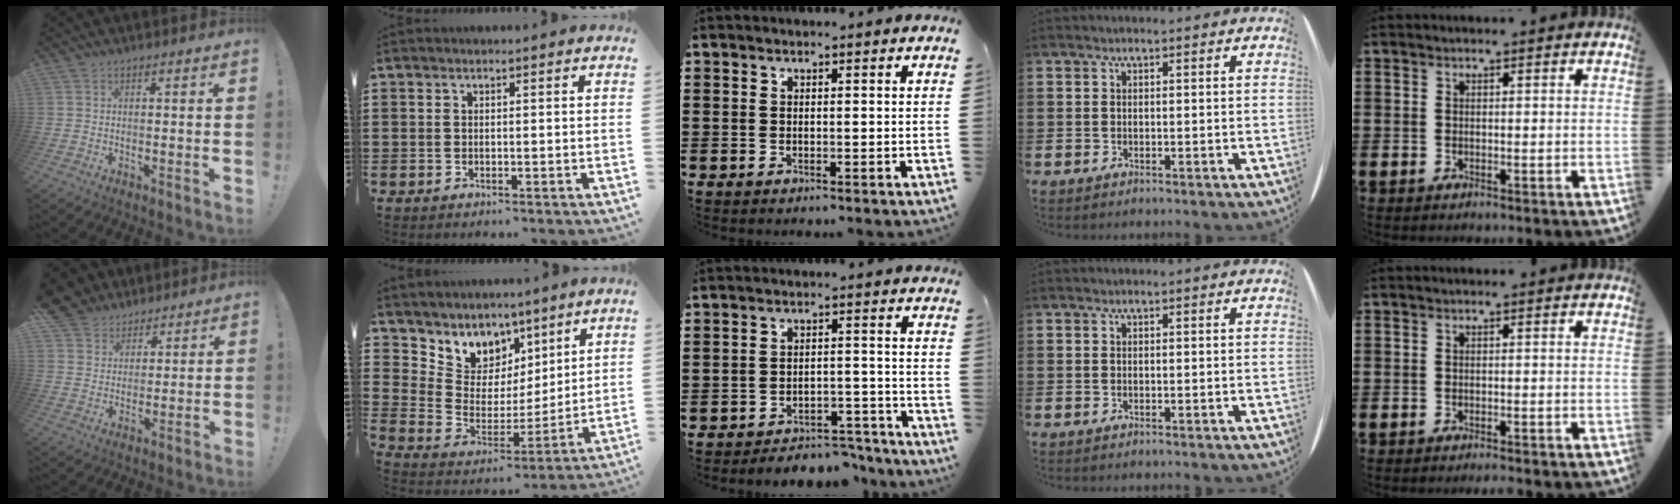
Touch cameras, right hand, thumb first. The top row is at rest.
{"thumb": {"total": 7.1, "force": [4.9, 5.1, 0.3], "torque": [-0.011, -0.038, 0.099]}, "index": {"total": 7.2, "force": [5.4, 4.7, -1.1], "torque": [-0.038, -0.060, 0.100]}, "middle": {"total": 4.3, "force": [-4.3, 0.6, 0.4], "torque": [-0.010, 0.009, -0.090]}, "little": {"total": 0.7, "force": [-0.7, 0.0, 0.2], "torque": [-0.004, -0.003, -0.013]}}